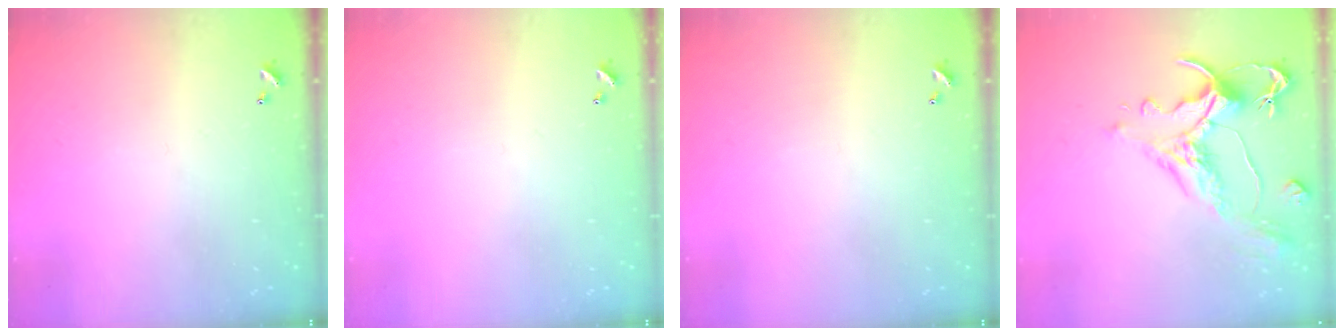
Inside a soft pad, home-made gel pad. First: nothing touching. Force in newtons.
{"total": 0.0}
{"total": 0.0}
{"total": 1.6, "press": 0.4, "slide": 1.6}